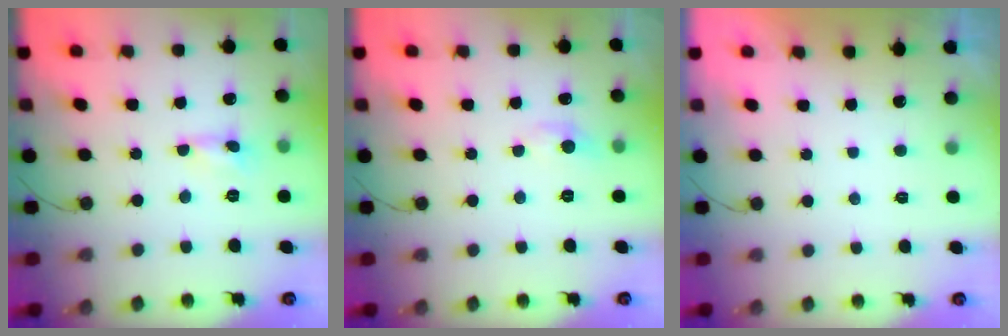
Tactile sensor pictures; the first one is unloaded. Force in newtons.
{"total": 2.8, "press": 2.8, "slide": 0.4}
{"total": 0.0}